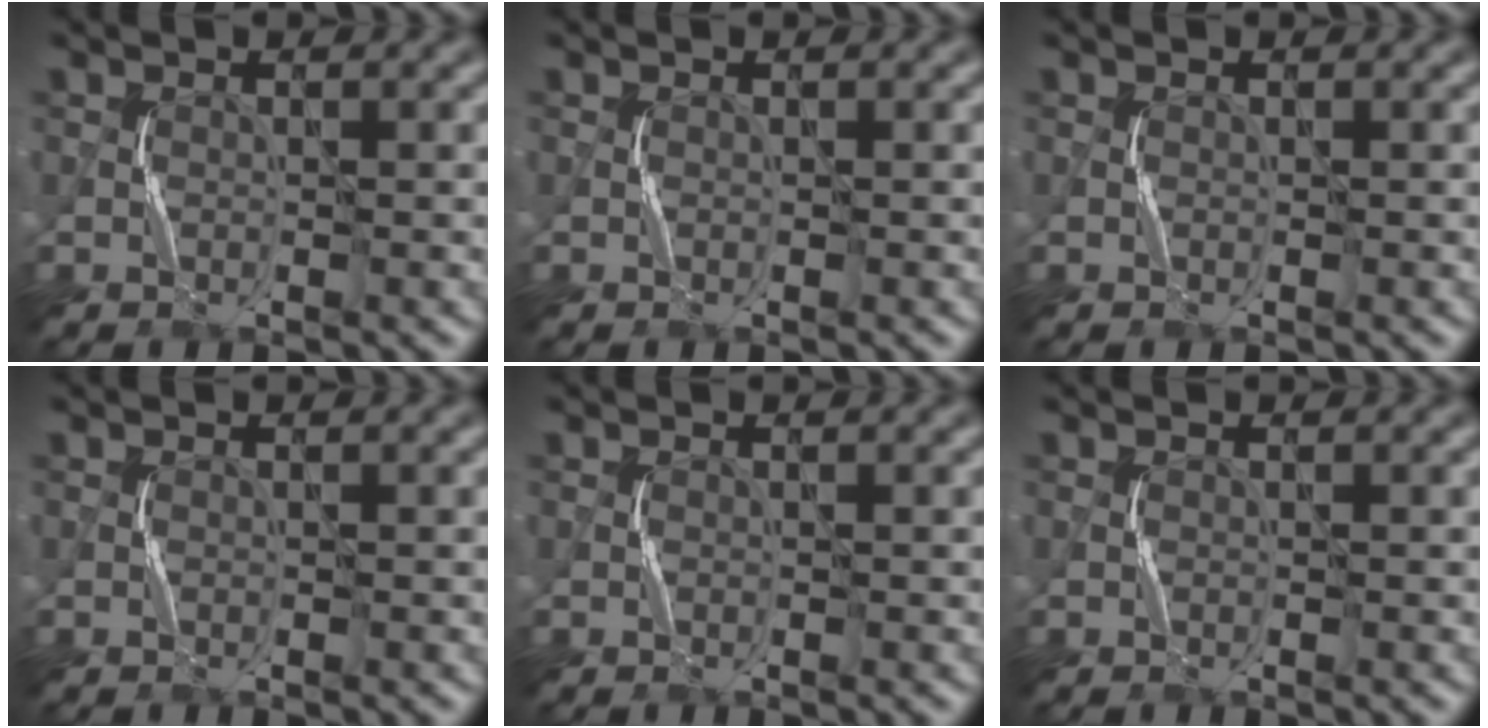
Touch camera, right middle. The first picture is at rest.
{"total": 0.0}
{"total": 0.0}
{"total": 0.0}
{"total": 0.0}
{"total": 0.0}